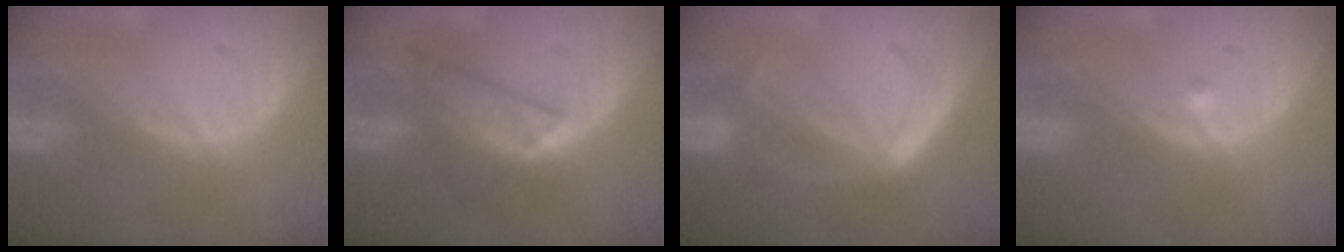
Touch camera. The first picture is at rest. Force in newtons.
{"total": 6.6, "press": 6.3, "slide": 1.8}
{"total": 5.8, "press": 5.0, "slide": 2.8}
{"total": 0.7, "press": 0.5, "slide": 0.4}